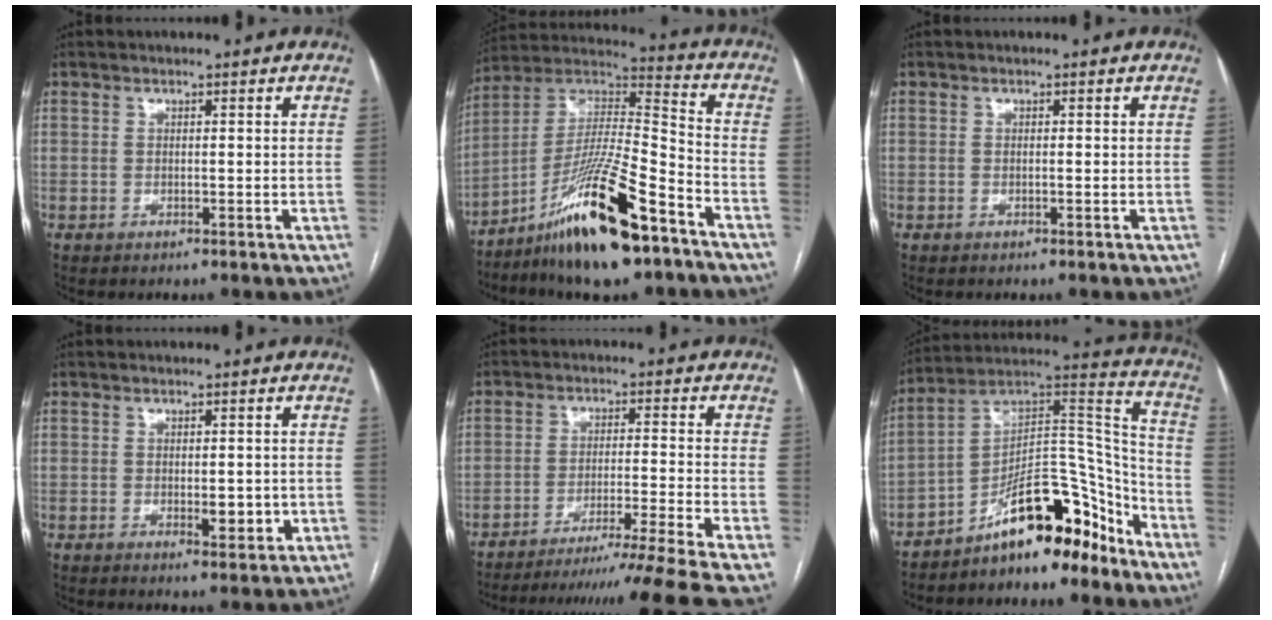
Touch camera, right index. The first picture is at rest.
{"total": 19.1, "force": [-11.6, 2.3, 15.0], "torque": [-0.297, -0.008, -0.204]}
{"total": 0.0}
{"total": 3.4, "force": [-0.5, 1.5, 3.0], "torque": [-0.040, -0.005, -0.002]}
{"total": 18.1, "force": [-16.0, -5.2, 6.8], "torque": [-0.084, -0.046, -0.237]}
{"total": 15.3, "force": [-10.9, 5.7, 9.2], "torque": [-0.141, 0.056, -0.178]}